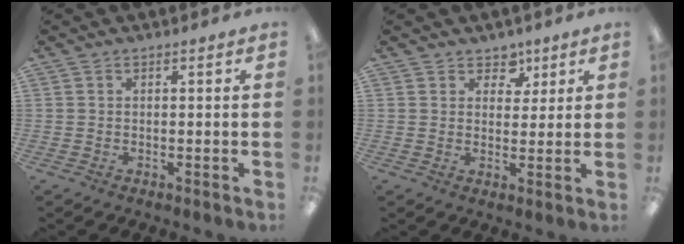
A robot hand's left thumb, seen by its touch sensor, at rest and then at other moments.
{"total": 5.2, "force": [3.2, 3.8, 1.4], "torque": [-0.009, -0.012, 0.054]}